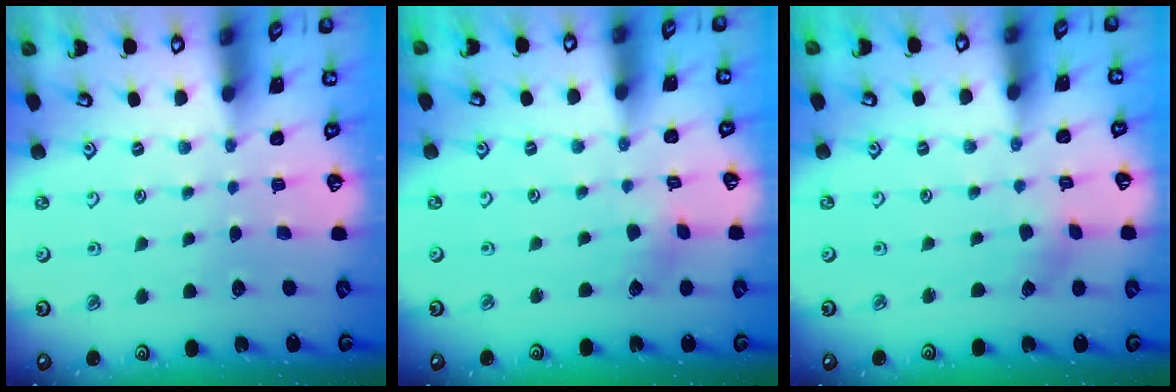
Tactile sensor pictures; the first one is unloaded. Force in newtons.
{"total": 2.0, "press": 2.0, "slide": 0.1}
{"total": 1.3, "press": 1.3, "slide": 0.2}